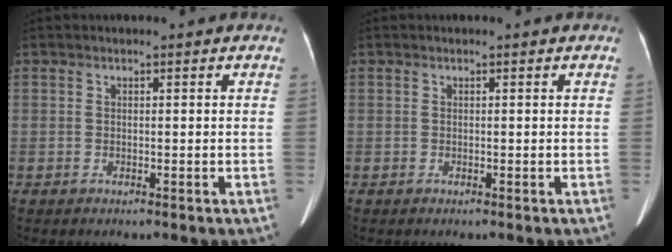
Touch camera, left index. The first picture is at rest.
{"total": 0.0}